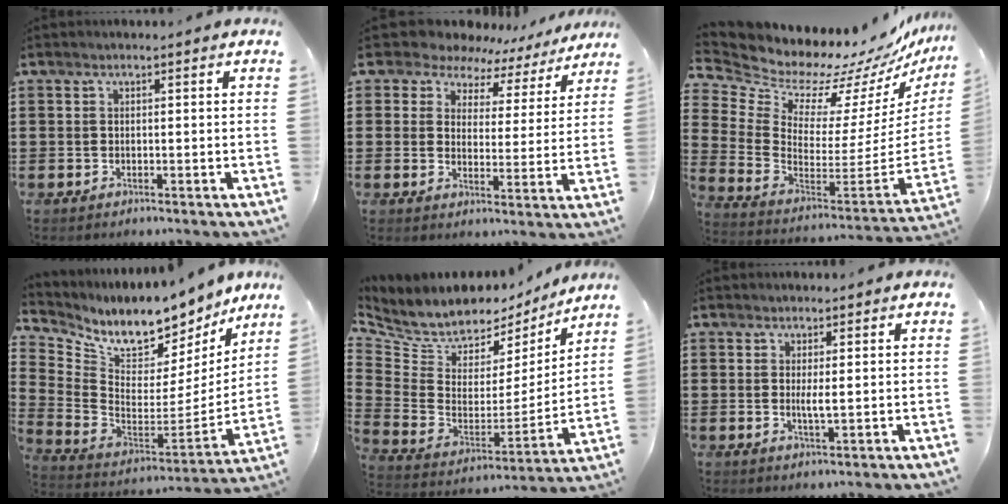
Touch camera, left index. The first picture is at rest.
{"total": 6.8, "force": [6.0, 2.9, 1.3], "torque": [-0.062, -0.031, 0.106]}
{"total": 7.9, "force": [7.3, 3.1, 0.9], "torque": [-0.054, -0.080, 0.122]}
{"total": 8.1, "force": [7.4, 2.1, 2.6], "torque": [-0.079, -0.077, 0.124]}
{"total": 7.2, "force": [6.3, 3.2, 0.8], "torque": [-0.063, -0.055, 0.113]}
{"total": 2.2, "force": [0.3, 0.3, 2.2], "torque": [-0.042, -0.004, 0.006]}